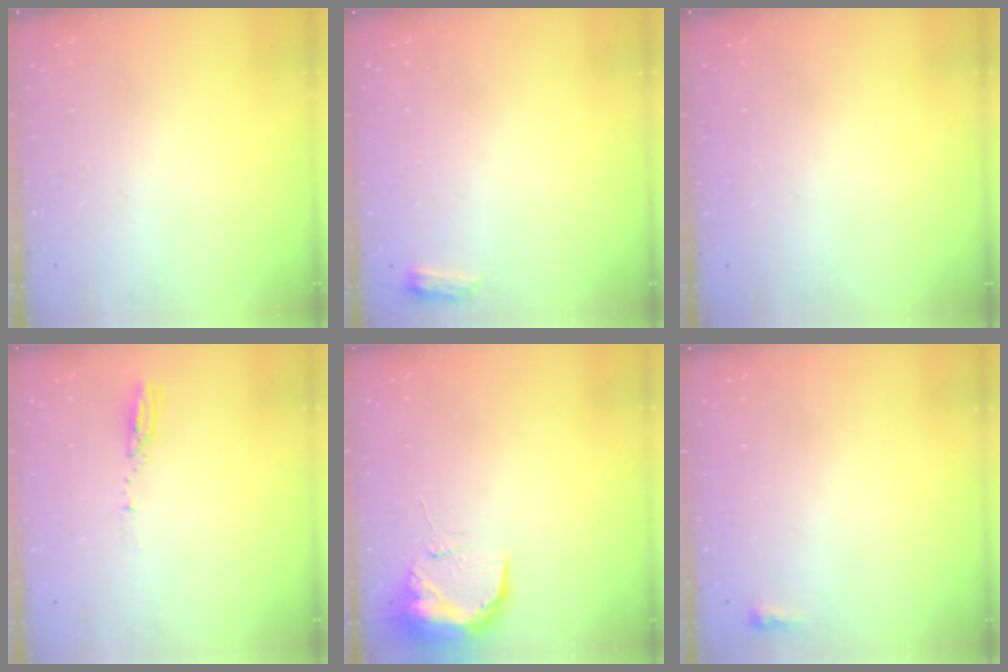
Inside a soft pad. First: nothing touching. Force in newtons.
{"total": 3.3, "press": 3.2, "slide": 0.5}
{"total": 0.0}
{"total": 3.1, "press": 3.1, "slide": 0.3}
{"total": 10.4, "press": 10.4, "slide": 1.2}
{"total": 2.4, "press": 2.4, "slide": 0.6}